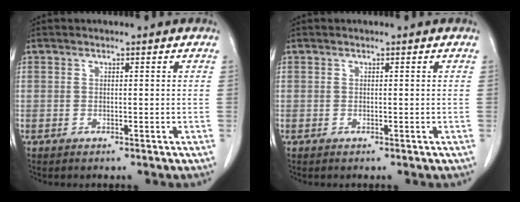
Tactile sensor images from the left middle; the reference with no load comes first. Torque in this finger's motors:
{"motor_torque": [0.37, -0.28, 0.02, 0.01]}